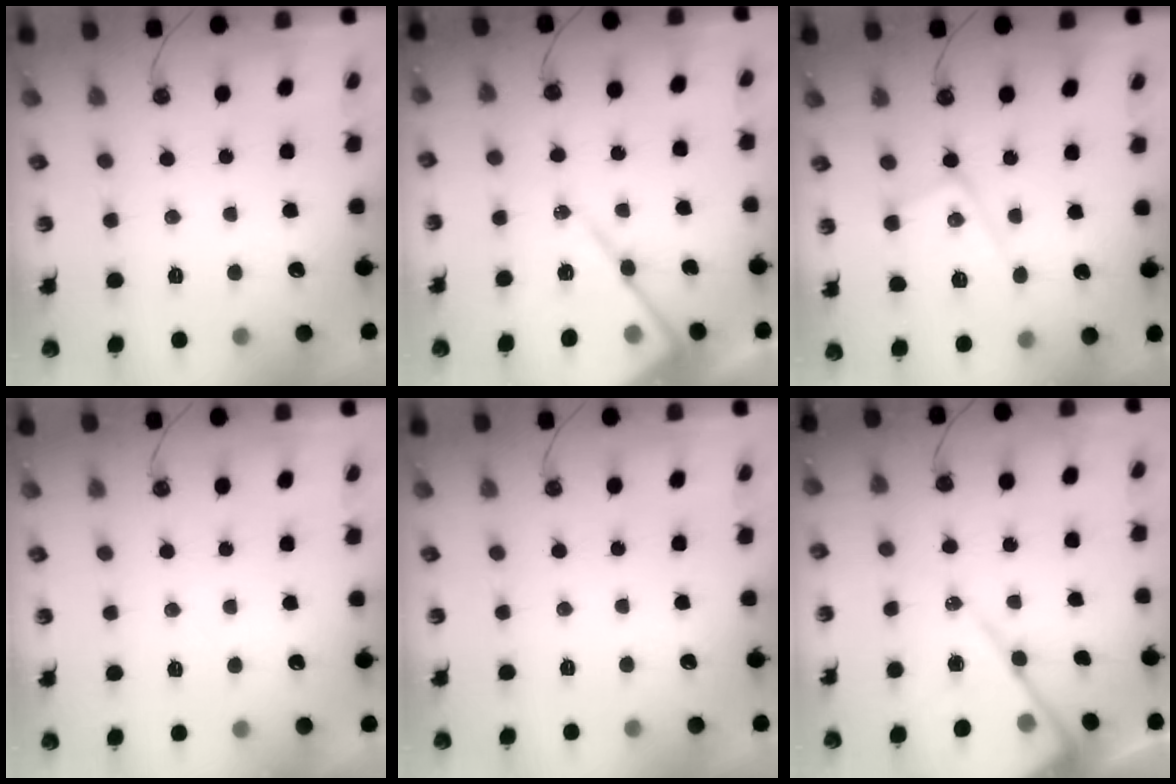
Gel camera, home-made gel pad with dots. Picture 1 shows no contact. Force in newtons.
{"total": 13.8, "press": 13.7, "slide": 1.3}
{"total": 12.4, "press": 12.4, "slide": 0.8}
{"total": 2.9, "press": 2.8, "slide": 0.5}
{"total": 0.0}
{"total": 12.7, "press": 12.6, "slide": 1.2}